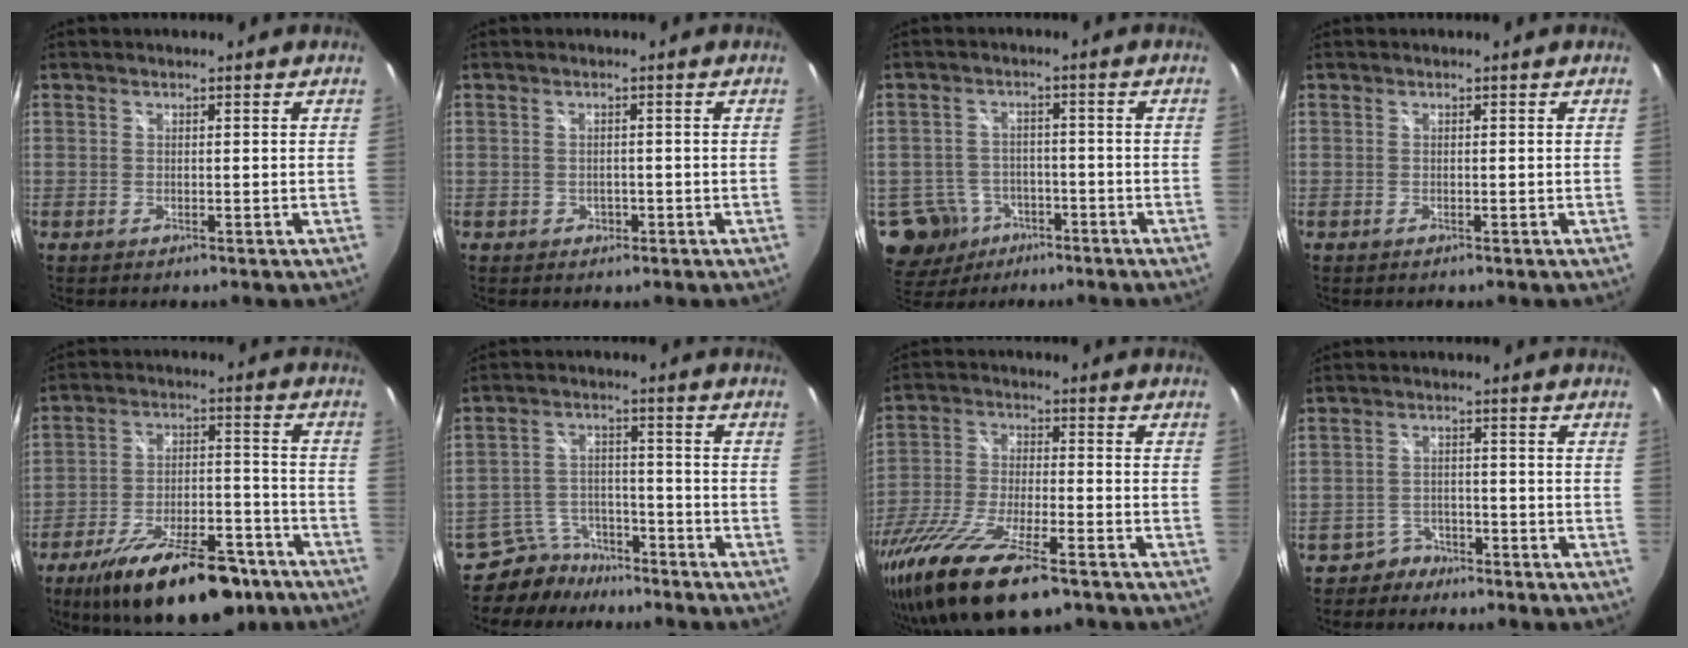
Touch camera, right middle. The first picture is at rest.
{"total": 1.6, "force": [-0.6, 1.5, 0.4], "torque": [-0.006, 0.000, -0.005]}
{"total": 9.1, "force": [-4.9, 7.1, 2.9], "torque": [-0.083, 0.007, -0.067]}
{"total": 0.0}
{"total": 21.9, "force": [-15.8, 8.5, 12.7], "torque": [-0.217, -0.009, -0.229]}
{"total": 9.0, "force": [-7.9, 4.2, 1.0], "torque": [-0.043, 0.016, -0.126]}
{"total": 20.8, "force": [-14.6, 5.5, 13.8], "torque": [-0.286, -0.065, -0.263]}
{"total": 3.6, "force": [-2.9, 2.1, -0.5], "torque": [0.004, 0.014, -0.052]}